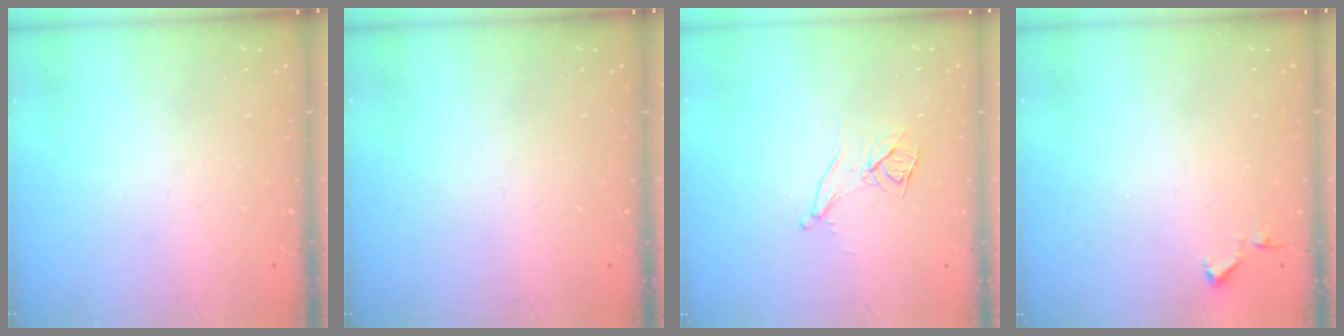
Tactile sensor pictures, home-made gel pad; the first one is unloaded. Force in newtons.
{"total": 0.0}
{"total": 8.5, "press": 7.8, "slide": 3.3}
{"total": 3.1, "press": 3.1, "slide": 0.6}